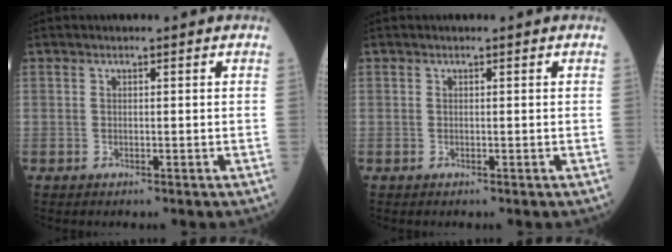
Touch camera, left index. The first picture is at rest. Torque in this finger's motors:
{"motor_torque": [0.00, 0.00, -0.01, 0.00]}